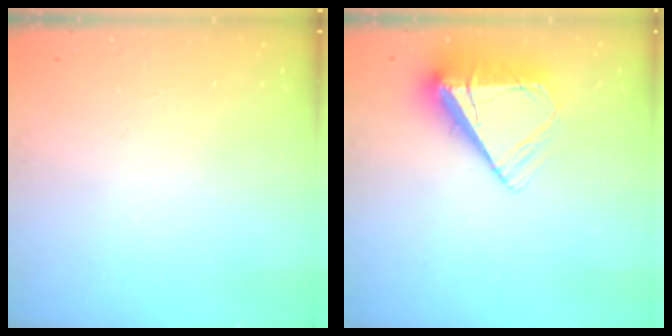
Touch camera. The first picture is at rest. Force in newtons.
{"total": 9.8, "press": 9.7, "slide": 1.4}